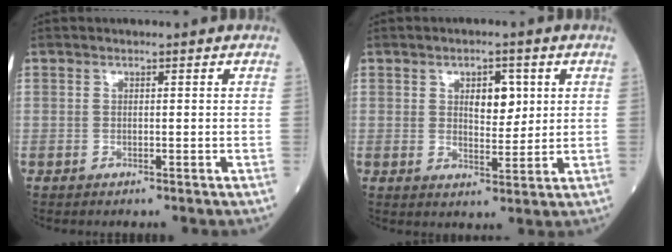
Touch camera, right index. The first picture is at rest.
{"total": 5.0, "force": [1.6, 2.4, 4.0], "torque": [-0.058, 0.002, 0.026]}